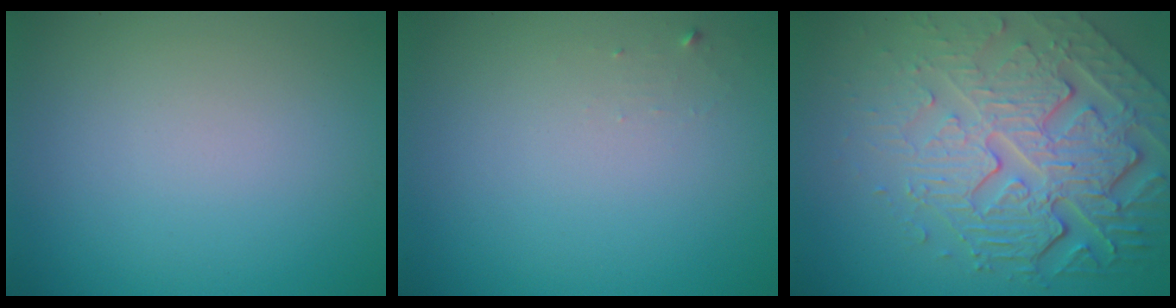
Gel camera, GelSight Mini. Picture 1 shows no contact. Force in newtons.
{"total": 0.6, "press": 0.6, "slide": 0.1}
{"total": 8.5, "press": 5.8, "slide": 6.2}